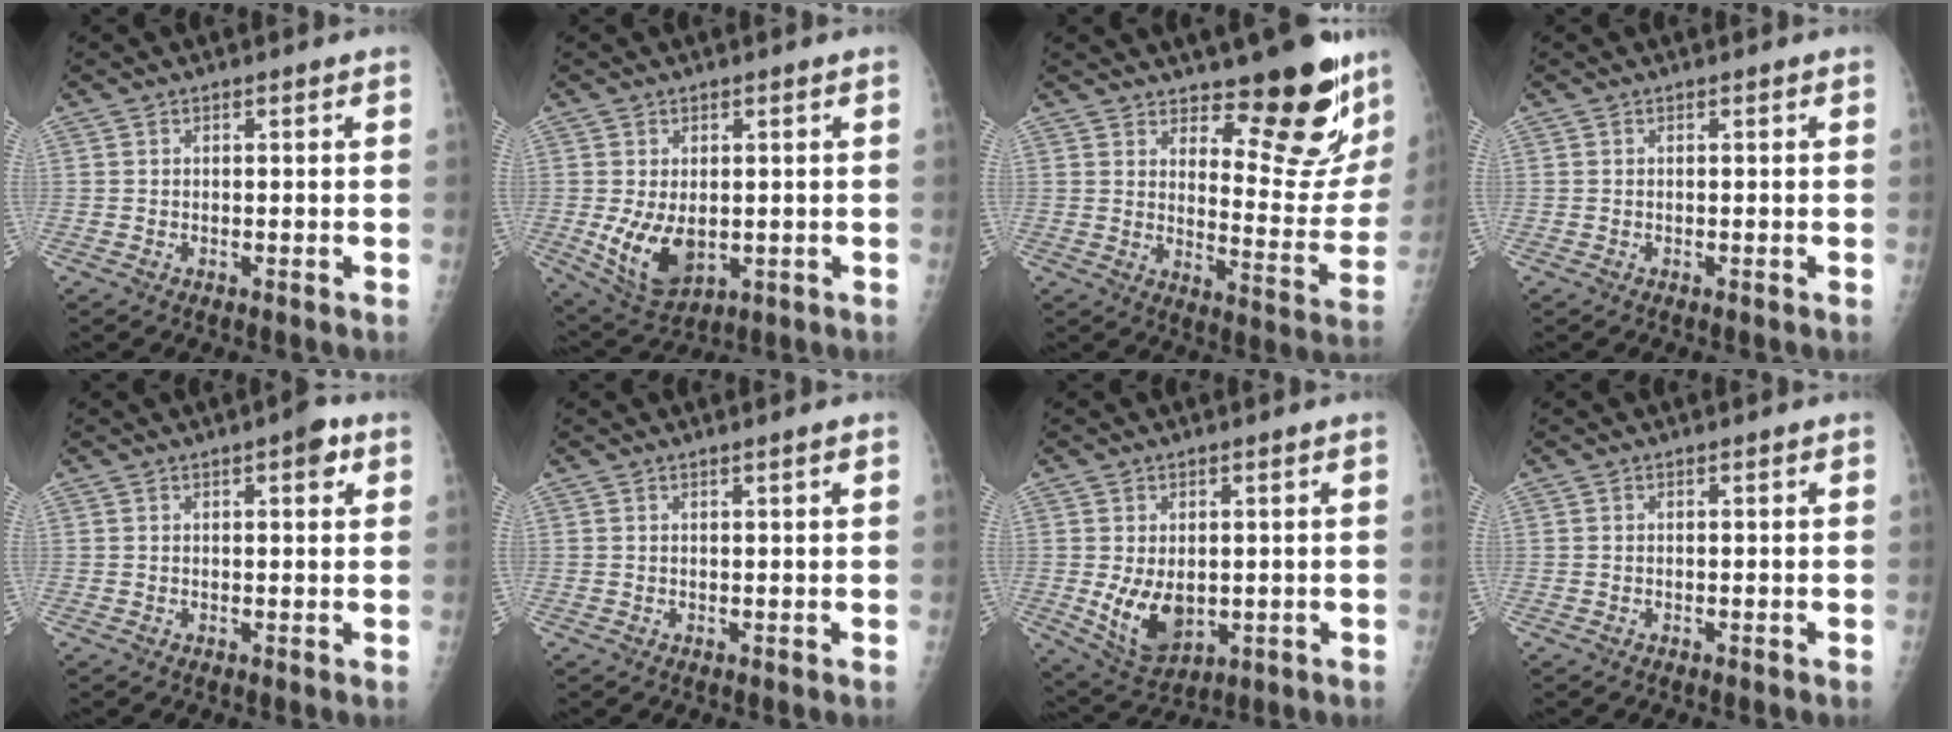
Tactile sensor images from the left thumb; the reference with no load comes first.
{"total": 9.1, "force": [-0.9, 5.6, 7.1], "torque": [-0.119, -0.016, 0.003]}
{"total": 17.0, "force": [12.9, 5.5, 9.7], "torque": [-0.075, -0.121, 0.174]}
{"total": 0.0}
{"total": 2.3, "force": [1.1, 0.8, 1.8], "torque": [-0.019, 0.000, 0.012]}
{"total": 1.1, "force": [0.7, -0.1, 0.9], "torque": [-0.015, -0.002, 0.012]}
{"total": 8.7, "force": [-0.6, 5.7, 6.6], "torque": [-0.099, -0.016, 0.011]}
{"total": 0.0}